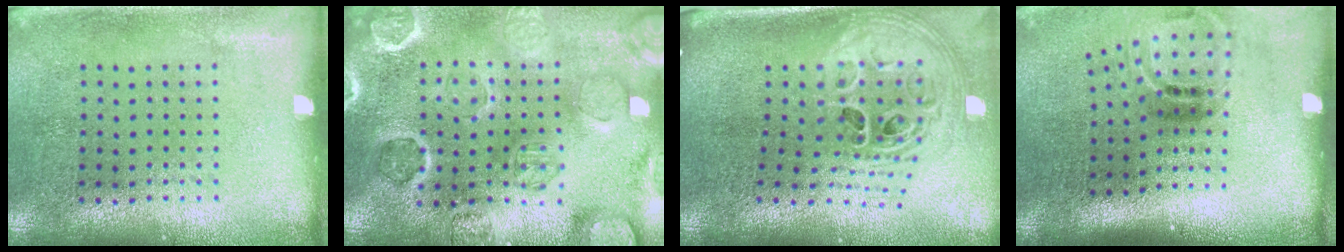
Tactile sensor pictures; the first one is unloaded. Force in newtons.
{"total": 2.5, "press": 2.5, "slide": 0.3}
{"total": 2.8, "press": 2.0, "slide": 2.0}
{"total": 2.0, "press": 1.2, "slide": 1.6}